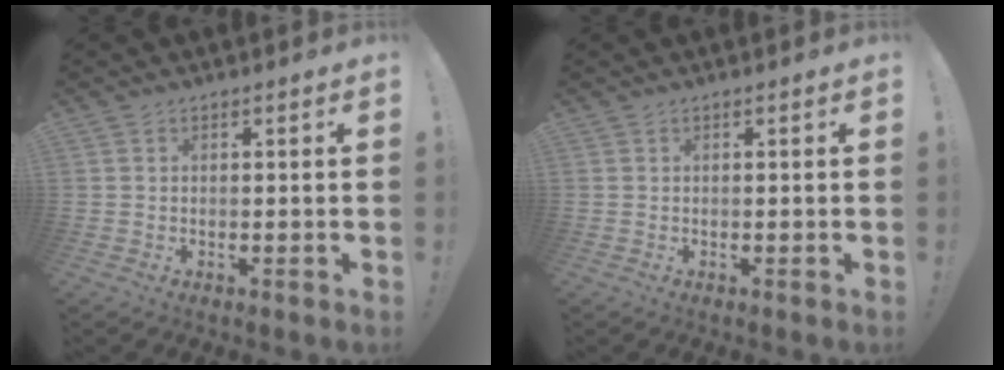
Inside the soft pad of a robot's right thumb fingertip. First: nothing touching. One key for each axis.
{"total": 0.0}